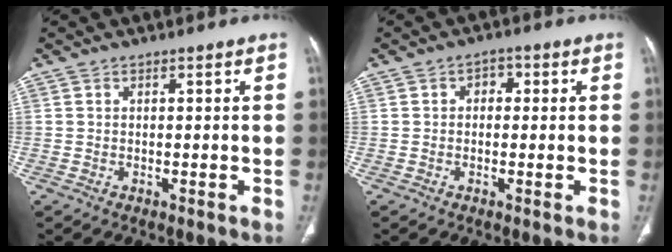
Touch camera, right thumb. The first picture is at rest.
{"total": 2.5, "force": [0.3, 1.9, 1.6], "torque": [-0.007, 0.008, -0.002]}